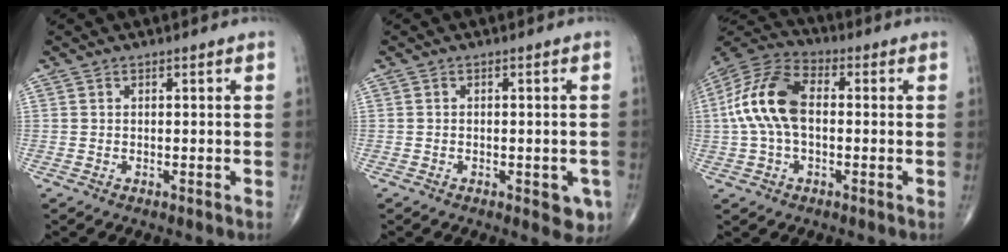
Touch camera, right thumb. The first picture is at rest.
{"total": 4.4, "force": [-1.7, 2.1, 3.4], "torque": [-0.022, -0.002, -0.018]}
{"total": 13.8, "force": [0.4, 8.1, 11.2], "torque": [-0.230, 0.034, -0.003]}